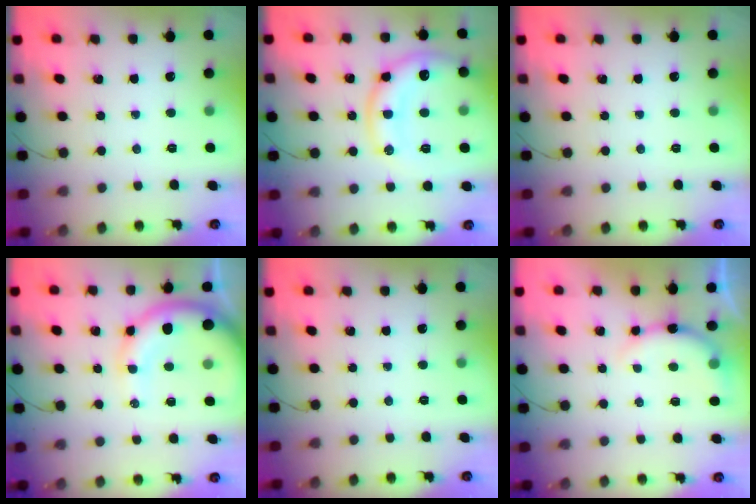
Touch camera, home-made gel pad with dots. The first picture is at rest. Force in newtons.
{"total": 16.9, "press": 16.8, "slide": 1.9}
{"total": 0.0}
{"total": 12.2, "press": 12.0, "slide": 2.3}
{"total": 0.0}
{"total": 7.9, "press": 7.8, "slide": 1.0}